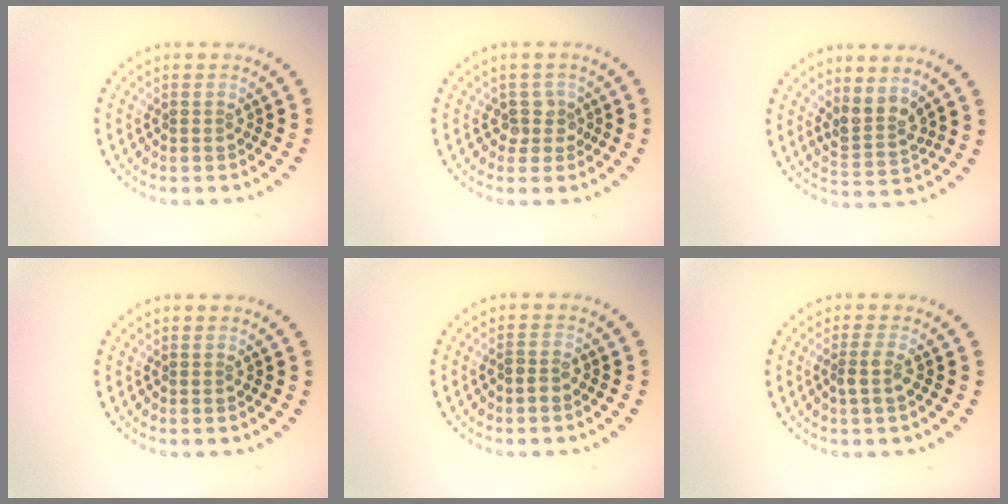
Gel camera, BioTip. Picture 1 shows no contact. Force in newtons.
{"total": 1.8, "press": 1.4, "slide": 1.2}
{"total": 2.6, "press": 1.9, "slide": 1.7}
{"total": 0.0}
{"total": 1.1, "press": 1.0, "slide": 0.4}
{"total": 1.6, "press": 1.4, "slide": 0.9}